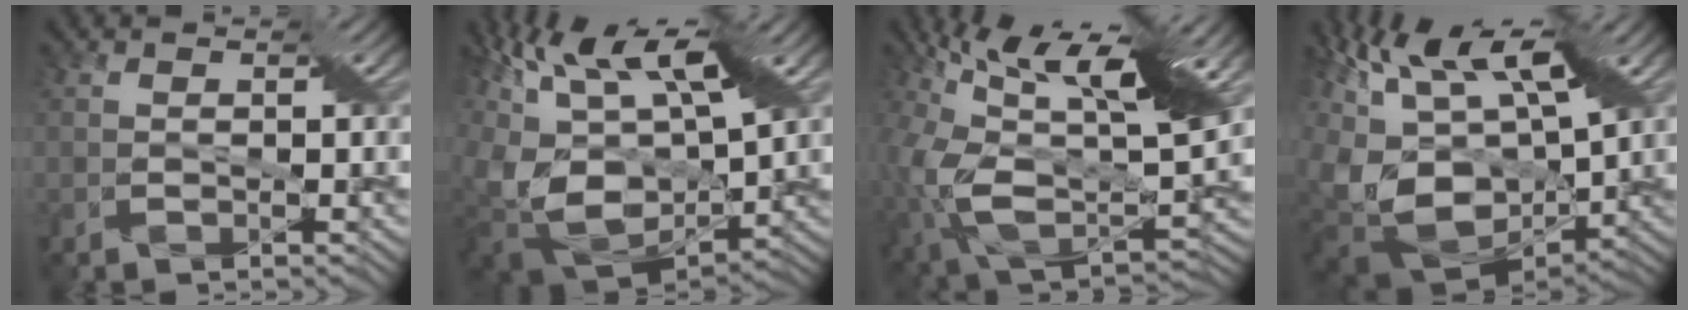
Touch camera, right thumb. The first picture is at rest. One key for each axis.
{"total": 17.4, "fx": 3.0, "fy": 9.1, "fz": 14.5, "tx": -0.278, "ty": 0.042, "tz": 0.101}
{"total": 17.0, "fx": 5.4, "fy": 8.4, "fz": 13.8, "tx": -0.287, "ty": 0.004, "tz": 0.089}
{"total": 17.4, "fx": -0.6, "fy": 9.4, "fz": 14.6, "tx": -0.276, "ty": 0.019, "tz": 0.013}